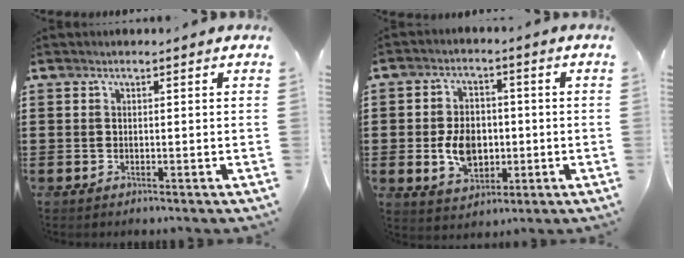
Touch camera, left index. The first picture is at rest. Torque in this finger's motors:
{"motor_torque": [1.07, 1.07, 0.51, 0.14]}